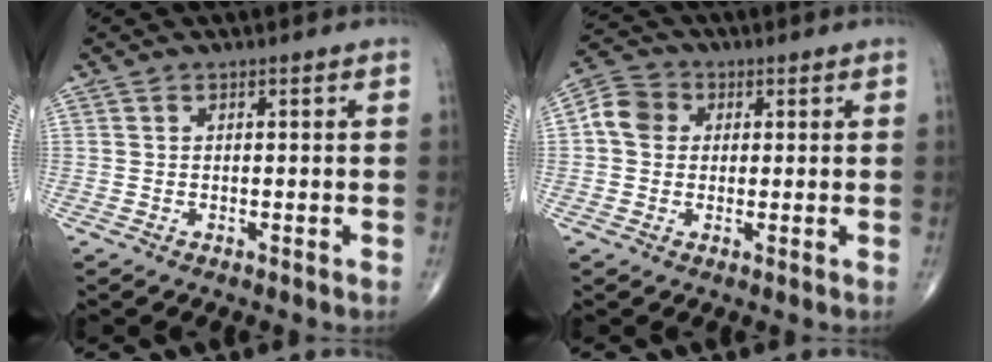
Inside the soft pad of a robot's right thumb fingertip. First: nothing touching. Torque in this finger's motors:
{"motor_torque": [-0.16, 0.19, 0.05, -0.06, 0.01]}